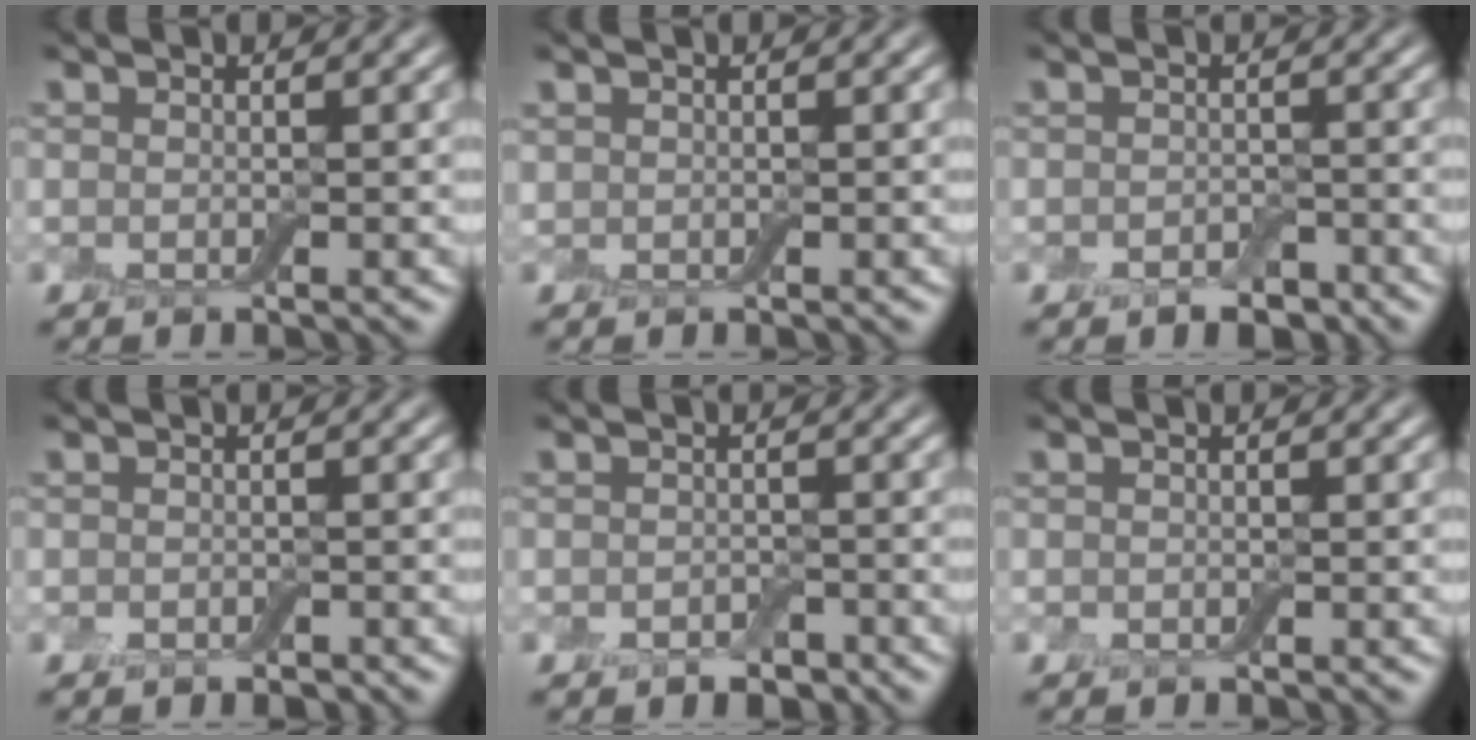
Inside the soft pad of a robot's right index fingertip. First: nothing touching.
{"total": 0.5, "force": [0.4, 0.3, 0.1], "torque": [-0.003, 0.004, 0.011]}
{"total": 2.1, "force": [-1.3, 1.2, 1.0], "torque": [-0.014, -0.001, -0.024]}
{"total": 0.8, "force": [-0.5, 0.4, 0.3], "torque": [-0.005, -0.002, -0.008]}
{"total": 1.7, "force": [-1.0, 1.1, 0.8], "torque": [-0.012, -0.003, -0.020]}
{"total": 0.0}